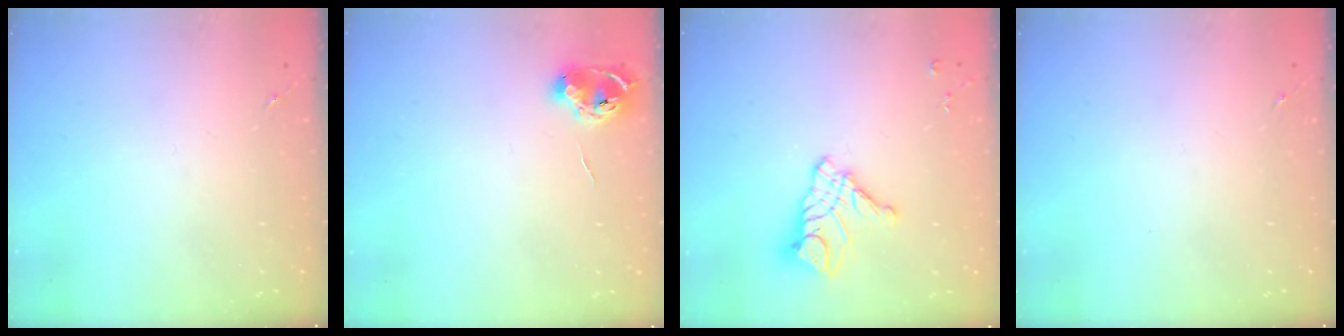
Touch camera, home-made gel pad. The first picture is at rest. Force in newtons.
{"total": 7.7, "press": 7.7, "slide": 0.7}
{"total": 13.4, "press": 13.3, "slide": 1.2}
{"total": 0.0}